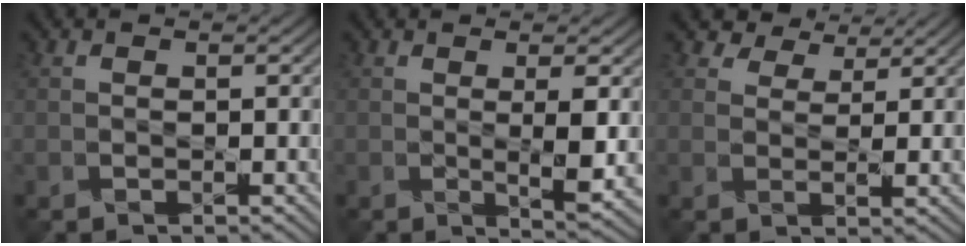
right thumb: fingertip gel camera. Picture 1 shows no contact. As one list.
[{"total": 4.4, "force": [0.3, 0.3, 4.4], "torque": [-0.074, -0.001, 0.011]}, {"total": 4.8, "force": [4.1, 1.9, 1.6], "torque": [-0.030, 0.009, 0.069]}]